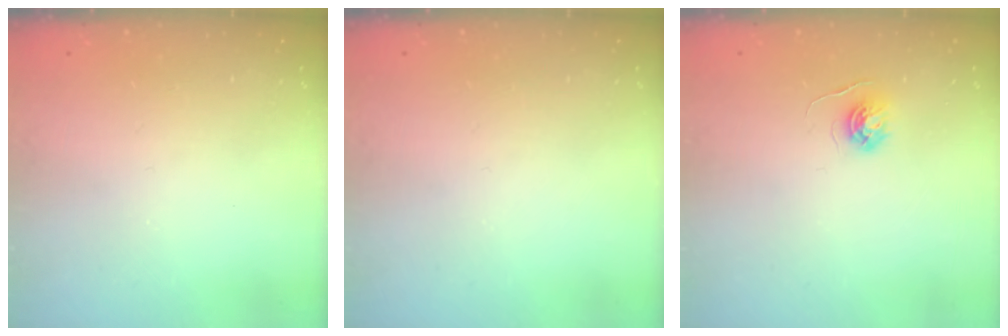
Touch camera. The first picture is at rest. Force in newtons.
{"total": 0.0}
{"total": 4.0, "press": 4.0, "slide": 0.4}